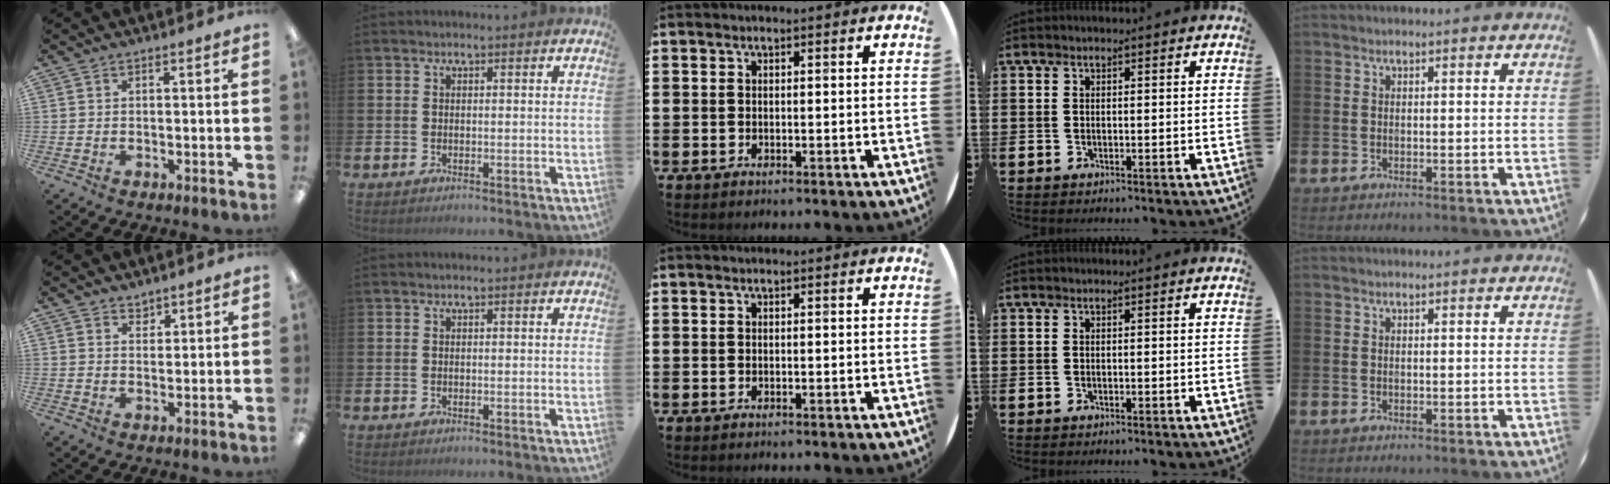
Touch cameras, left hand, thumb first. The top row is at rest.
{"thumb": {"total": 2.5, "force": [2.3, 1.1, 0.1], "torque": [0.012, -0.015, 0.040]}}